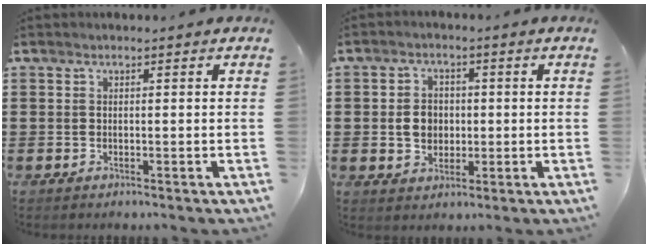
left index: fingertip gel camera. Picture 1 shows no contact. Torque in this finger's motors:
{"motor_torque": [1.16, 0.11, 0.46, 0.04]}